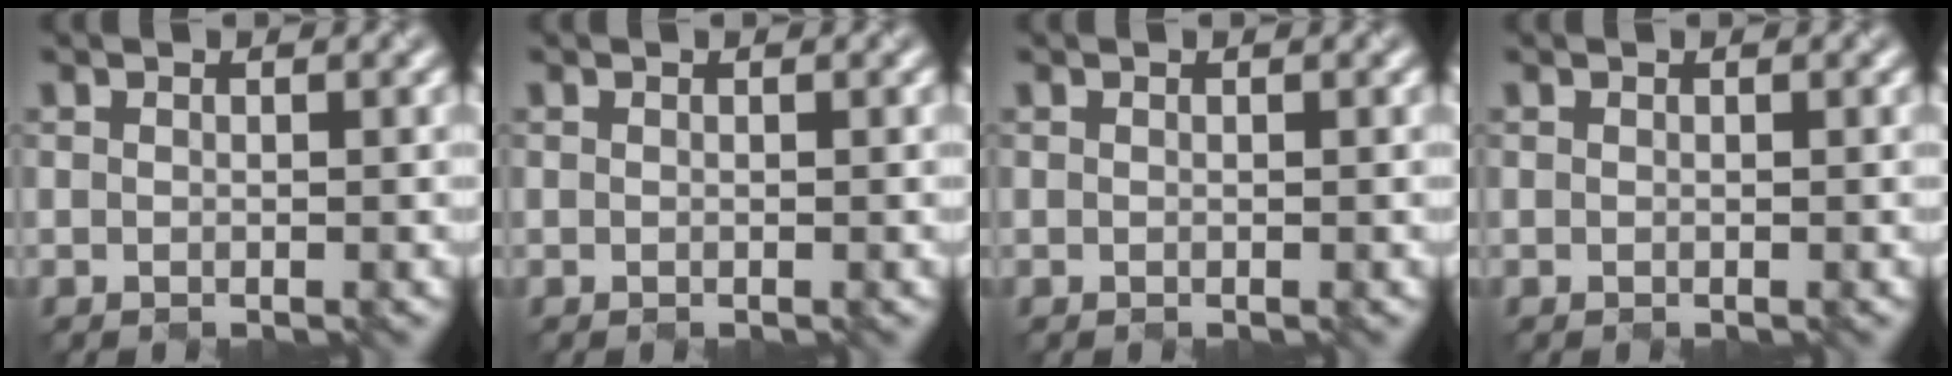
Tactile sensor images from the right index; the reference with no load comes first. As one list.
[{"total": 0.0}, {"total": 0.0}, {"total": 0.0}]